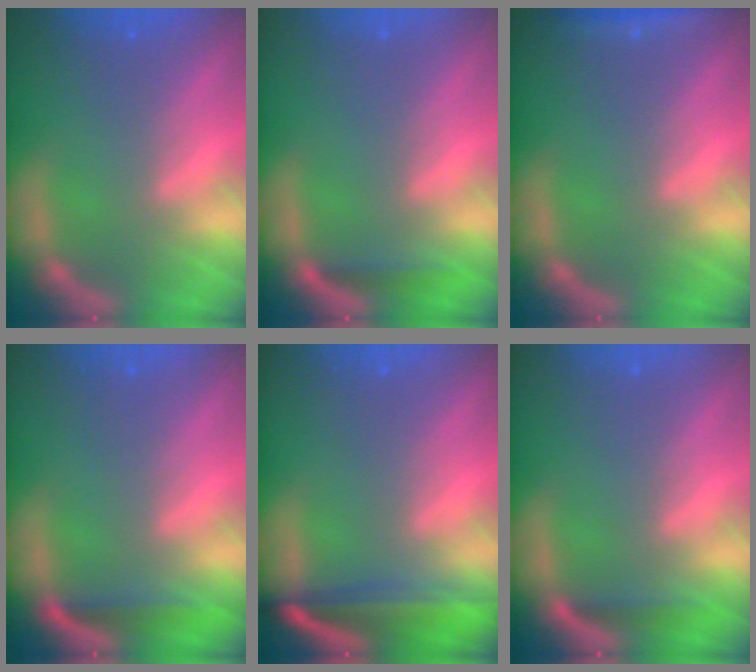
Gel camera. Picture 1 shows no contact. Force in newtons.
{"total": 1.4}
{"total": 1.9}
{"total": 2.5}
{"total": 7.1}
{"total": 1.4}